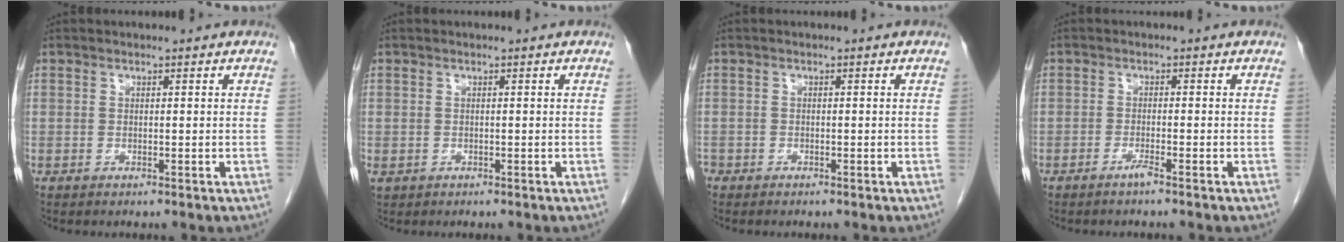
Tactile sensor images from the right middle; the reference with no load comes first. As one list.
[{"total": 0.9, "force": [-0.2, 0.8, 0.3], "torque": [-0.011, 0.002, 0.005]}, {"total": 1.0, "force": [-0.8, 0.6, 0.2], "torque": [-0.009, 0.001, -0.015]}, {"total": 1.5, "force": [-1.1, -0.3, 0.9], "torque": [-0.019, 0.000, -0.022]}]